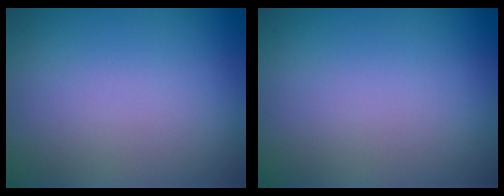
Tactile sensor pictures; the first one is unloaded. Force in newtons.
{"total": 0.0}